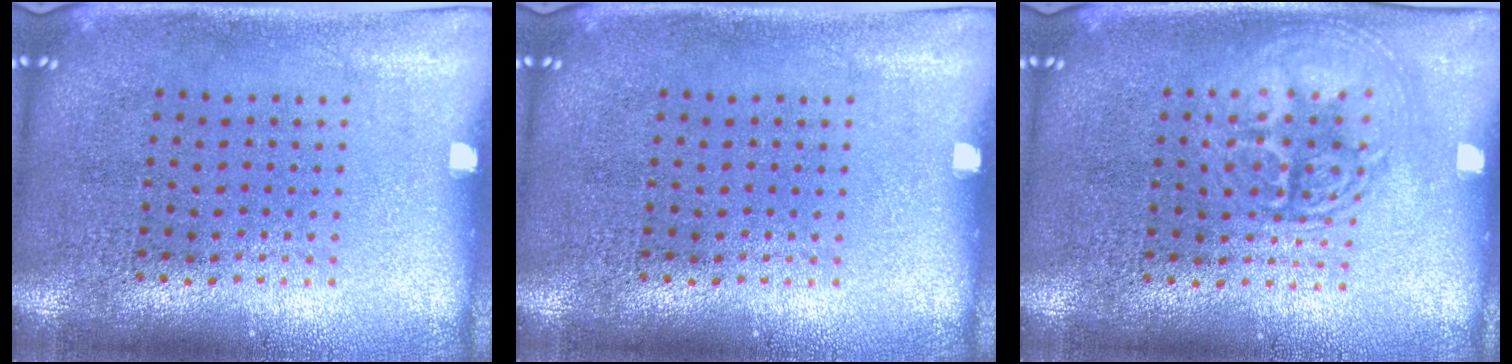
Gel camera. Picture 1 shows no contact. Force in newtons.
{"total": 0.0}
{"total": 2.0, "press": 1.9, "slide": 0.3}